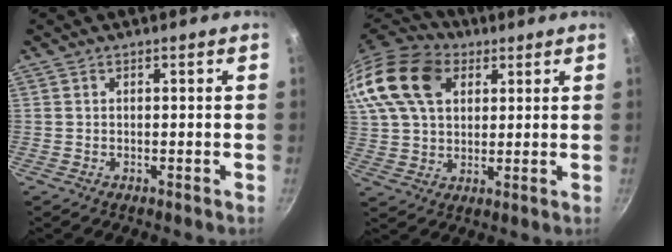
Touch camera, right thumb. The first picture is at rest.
{"total": 23.5, "force": [9.4, 16.2, 14.2], "torque": [-0.313, 0.027, 0.169]}